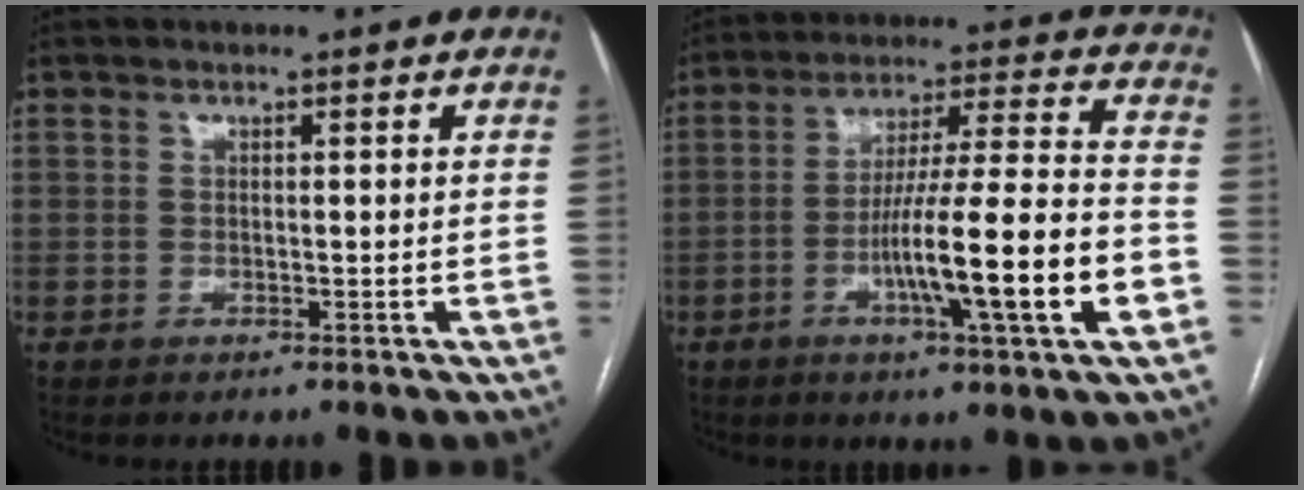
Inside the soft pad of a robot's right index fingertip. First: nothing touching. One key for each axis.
{"total": 17.2, "fx": -5.2, "fy": 0.0, "fz": 16.4, "tx": -0.275, "ty": -0.005, "tz": -0.085}